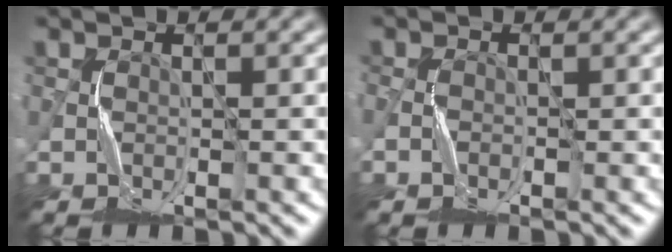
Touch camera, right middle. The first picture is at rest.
{"total": 1.2, "force": [-0.5, 0.6, 0.9], "torque": [-0.019, 0.003, -0.013]}